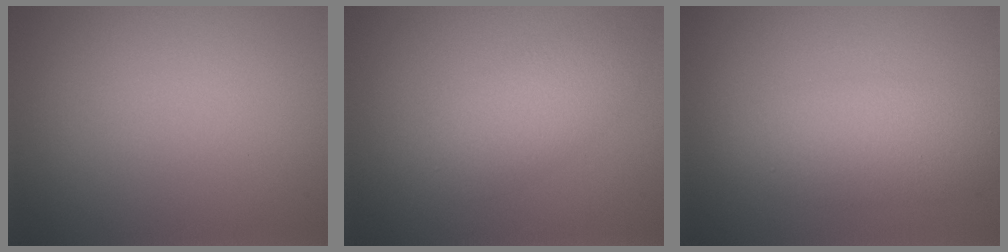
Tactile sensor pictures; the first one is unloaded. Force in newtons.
{"total": 3.2, "press": 3.2, "slide": 0.0}
{"total": 4.6, "press": 4.6, "slide": 0.1}